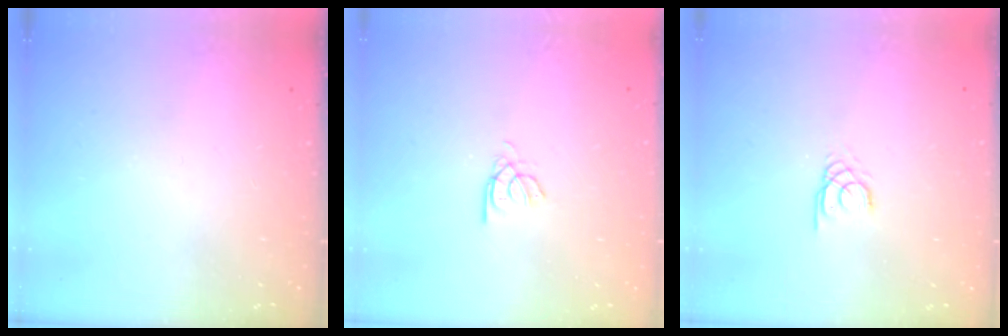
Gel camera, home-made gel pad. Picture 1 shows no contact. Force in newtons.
{"total": 2.3, "press": 2.3, "slide": 0.2}
{"total": 1.6, "press": 1.6, "slide": 0.2}